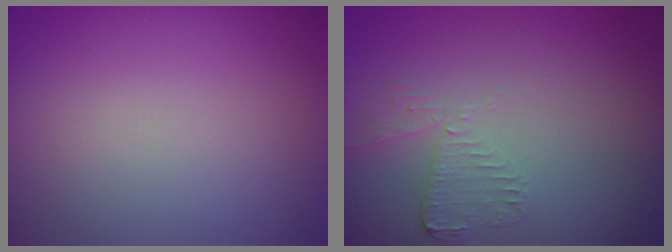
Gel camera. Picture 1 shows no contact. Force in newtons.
{"total": 2.0, "press": 2.0, "slide": 0.3}